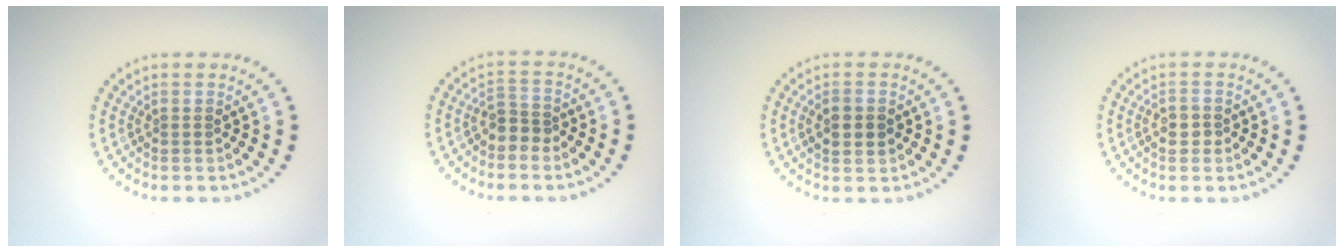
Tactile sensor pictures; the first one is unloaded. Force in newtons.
{"total": 1.9, "press": 1.6, "slide": 1.0}
{"total": 2.1, "press": 2.1, "slide": 0.1}
{"total": 1.4, "press": 1.4, "slide": 0.2}